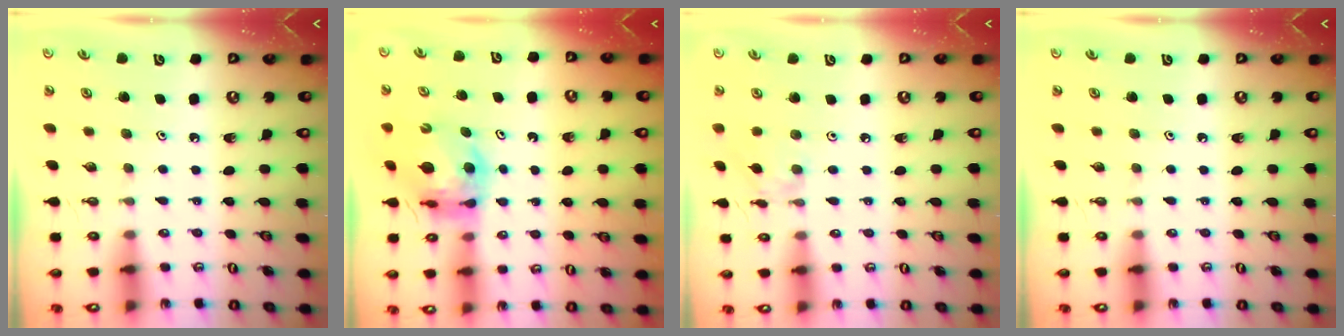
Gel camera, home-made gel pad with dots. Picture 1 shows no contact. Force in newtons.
{"total": 10.3, "press": 10.2, "slide": 1.2}
{"total": 3.4, "press": 3.4, "slide": 0.4}
{"total": 0.0}